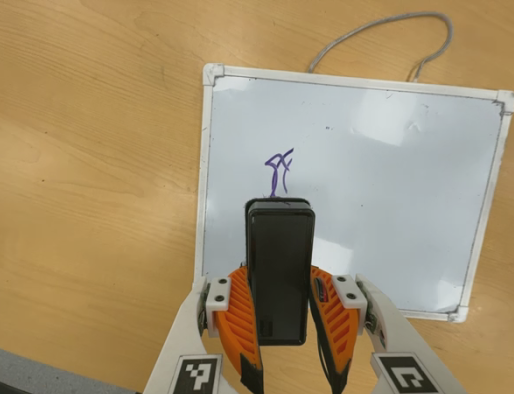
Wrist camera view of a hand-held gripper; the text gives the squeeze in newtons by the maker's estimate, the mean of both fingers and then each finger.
{"total": 8.3, "left": 6.4, "right": 10.1}